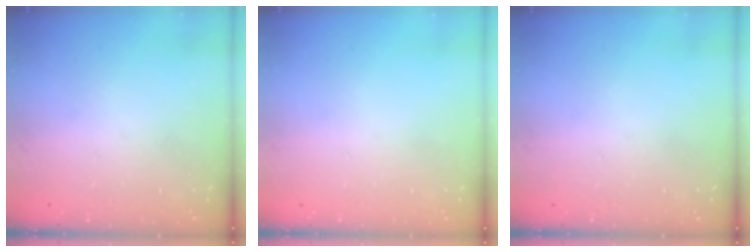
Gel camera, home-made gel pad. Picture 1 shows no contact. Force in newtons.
{"total": 0.0}
{"total": 0.0}